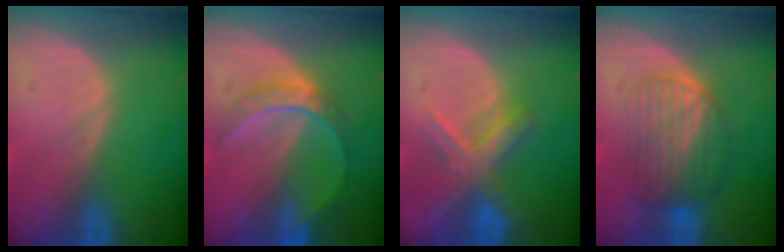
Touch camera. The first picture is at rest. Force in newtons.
{"total": 6.2, "press": 5.5, "slide": 2.9}
{"total": 7.0, "press": 6.1, "slide": 3.4}
{"total": 6.5, "press": 6.3, "slide": 1.5}